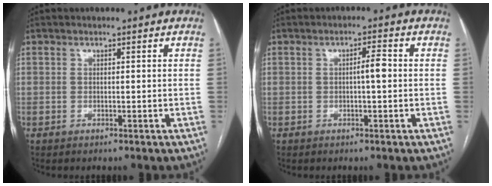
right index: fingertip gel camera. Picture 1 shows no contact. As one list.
[{"total": 2.4, "force": [-0.1, 0.2, 2.4], "torque": [-0.039, 0.004, -0.003]}]